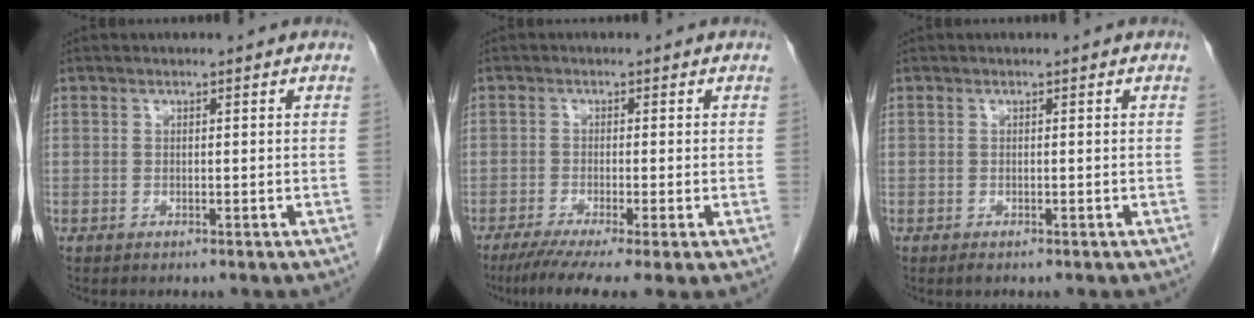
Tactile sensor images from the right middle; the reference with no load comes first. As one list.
[{"total": 8.3, "force": [-5.5, 0.4, 6.2], "torque": [-0.097, -0.024, -0.091]}, {"total": 0.6, "force": [-0.4, 0.2, 0.4], "torque": [-0.006, -0.001, -0.004]}]